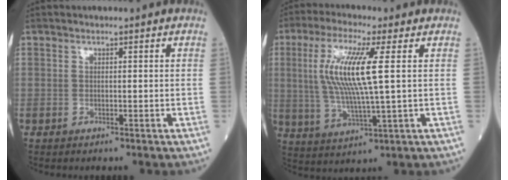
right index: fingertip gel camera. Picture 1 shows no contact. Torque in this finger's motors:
{"motor_torque": [1.48, 0.66, 0.68, 0.21]}